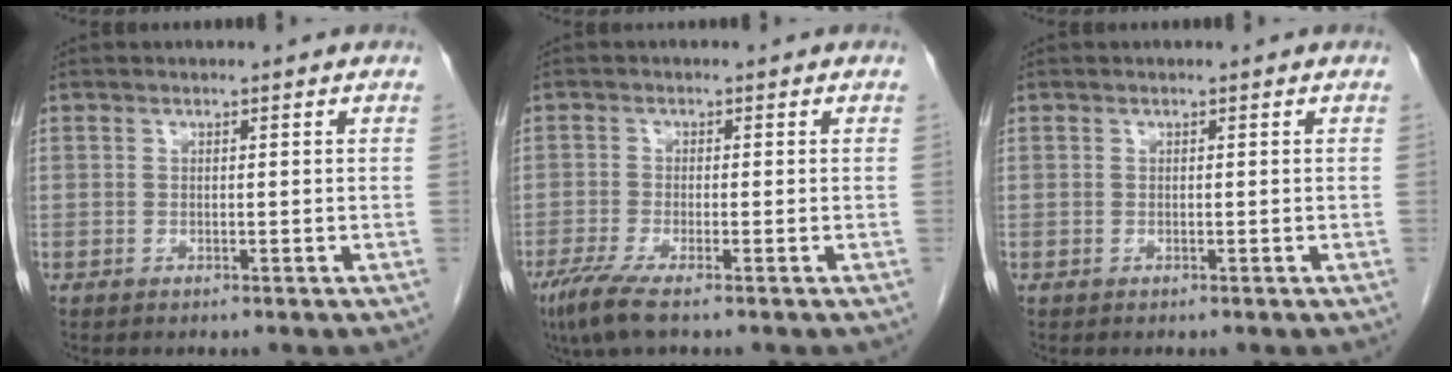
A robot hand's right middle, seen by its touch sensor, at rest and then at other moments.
{"total": 4.6, "force": [-3.0, 0.6, 3.4], "torque": [-0.074, -0.015, -0.055]}
{"total": 0.0}